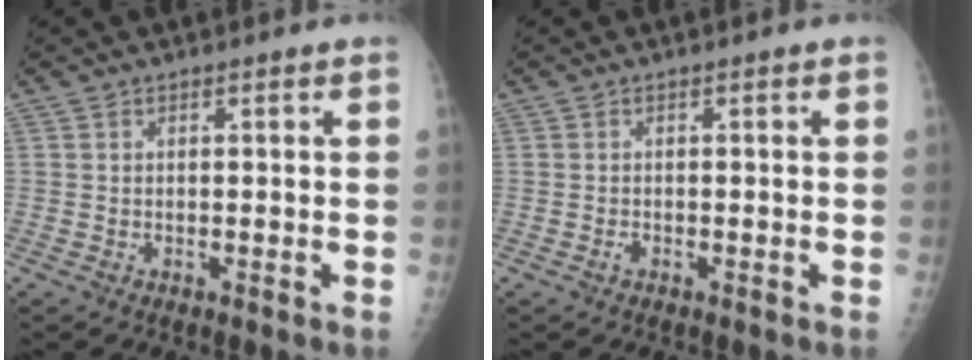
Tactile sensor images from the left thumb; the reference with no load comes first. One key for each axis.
{"total": 0.7, "fx": -0.4, "fy": 0.3, "fz": 0.4, "tx": -0.010, "ty": 0.001, "tz": -0.008}